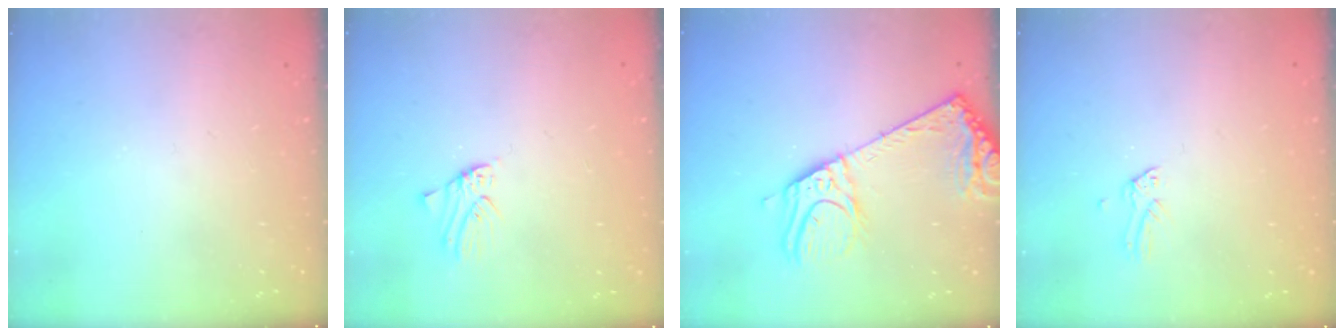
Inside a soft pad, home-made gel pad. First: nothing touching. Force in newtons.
{"total": 0.7, "press": 0.7, "slide": 0.0}
{"total": 12.9, "press": 12.6, "slide": 2.8}
{"total": 0.0}